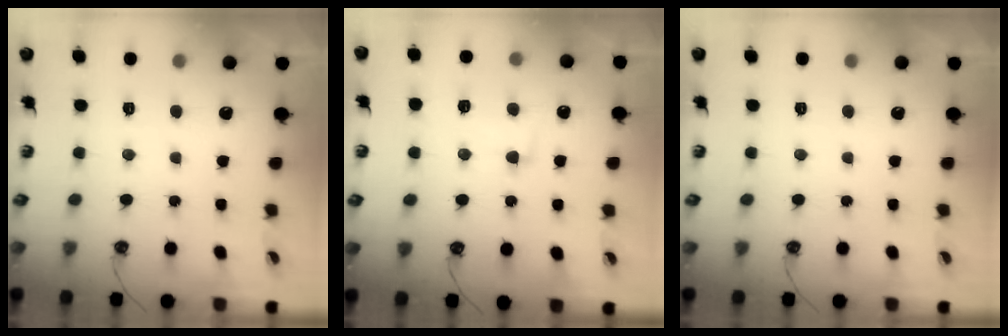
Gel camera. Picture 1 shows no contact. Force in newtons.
{"total": 1.6, "press": 1.2, "slide": 1.0}
{"total": 0.0}